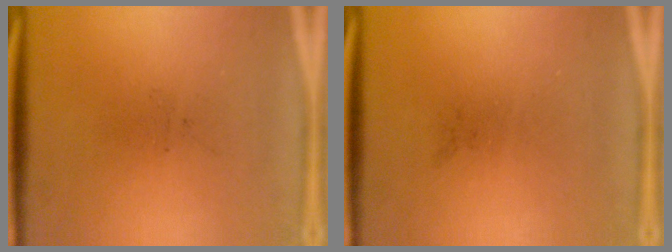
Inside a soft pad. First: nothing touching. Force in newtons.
{"total": 0.0}